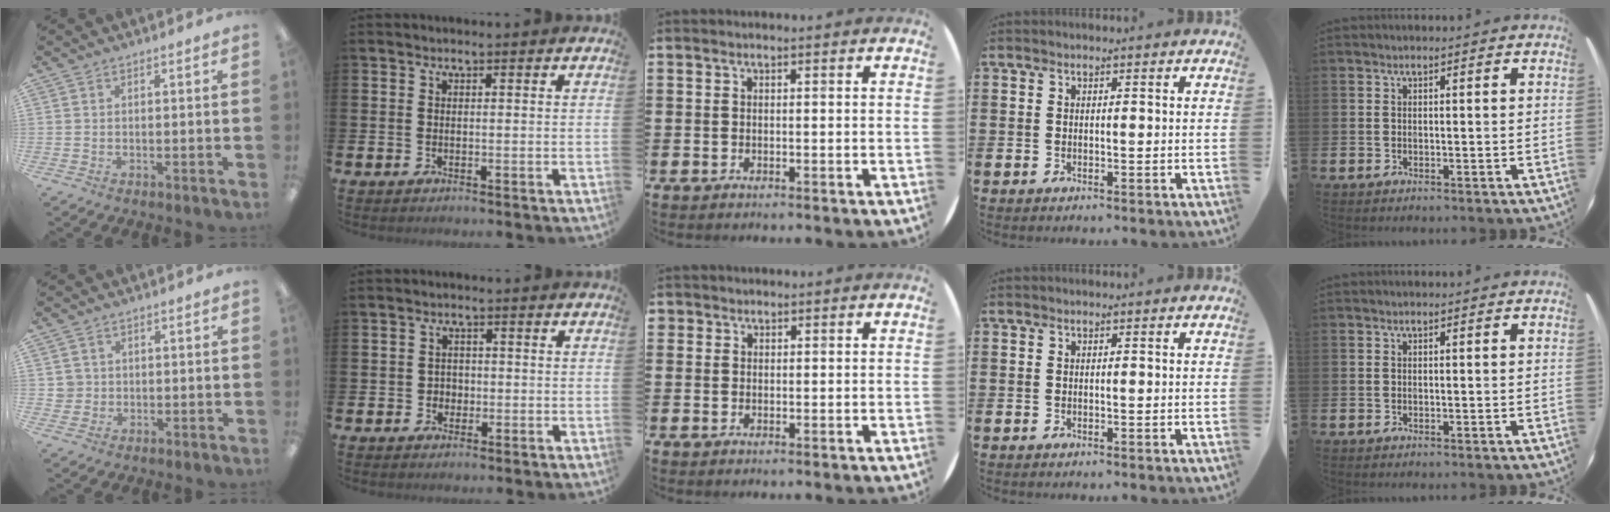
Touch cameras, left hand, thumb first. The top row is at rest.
{"thumb": {"total": 2.8, "force": [0.5, 2.8, 0.0], "torque": [0.000, 0.002, 0.006]}, "index": {"total": 1.8, "force": [-0.3, 1.7, 0.3], "torque": [-0.001, 0.004, -0.012]}, "middle": {"total": 0.8, "force": [0.7, 0.5, -0.1], "torque": [0.002, 0.003, 0.014]}}